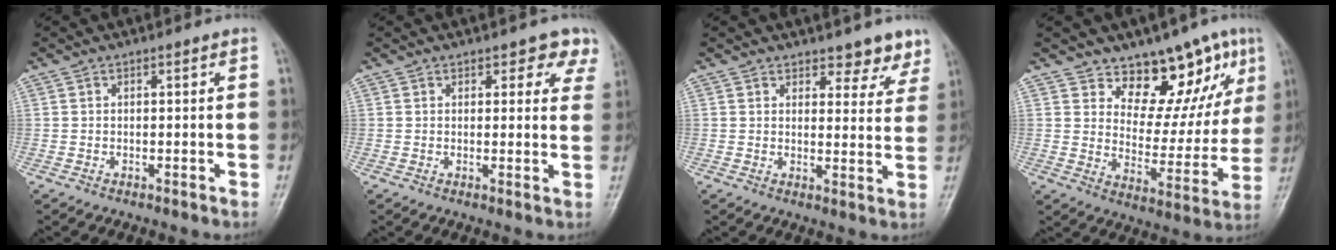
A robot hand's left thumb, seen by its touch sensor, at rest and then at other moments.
{"total": 4.7, "force": [3.7, 2.5, 1.5], "torque": [0.022, -0.018, 0.028]}
{"total": 5.8, "force": [4.8, 2.7, 1.6], "torque": [0.016, -0.033, 0.053]}
{"total": 14.7, "force": [9.6, 7.7, 8.1], "torque": [-0.038, -0.059, 0.148]}